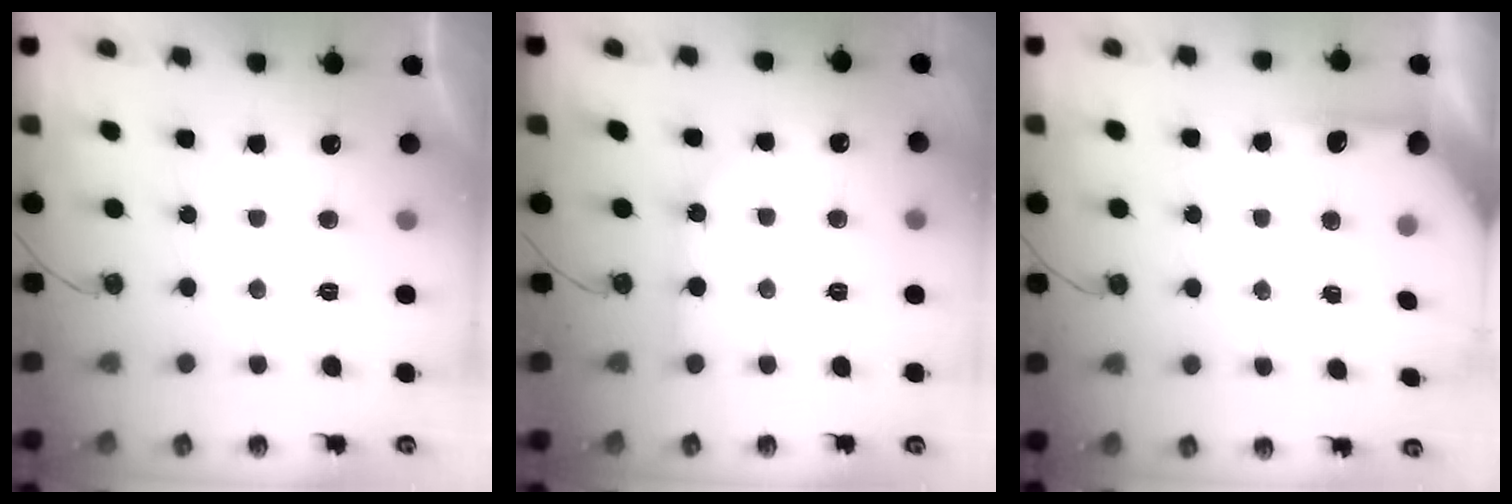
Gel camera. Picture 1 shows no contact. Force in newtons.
{"total": 2.5, "press": 2.5, "slide": 0.3}
{"total": 5.2, "press": 5.2, "slide": 0.3}